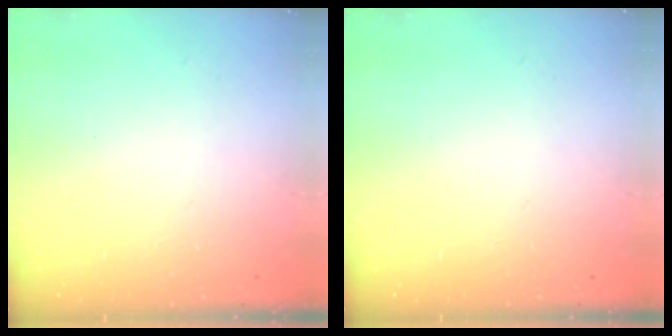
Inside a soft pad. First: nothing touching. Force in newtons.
{"total": 0.0}